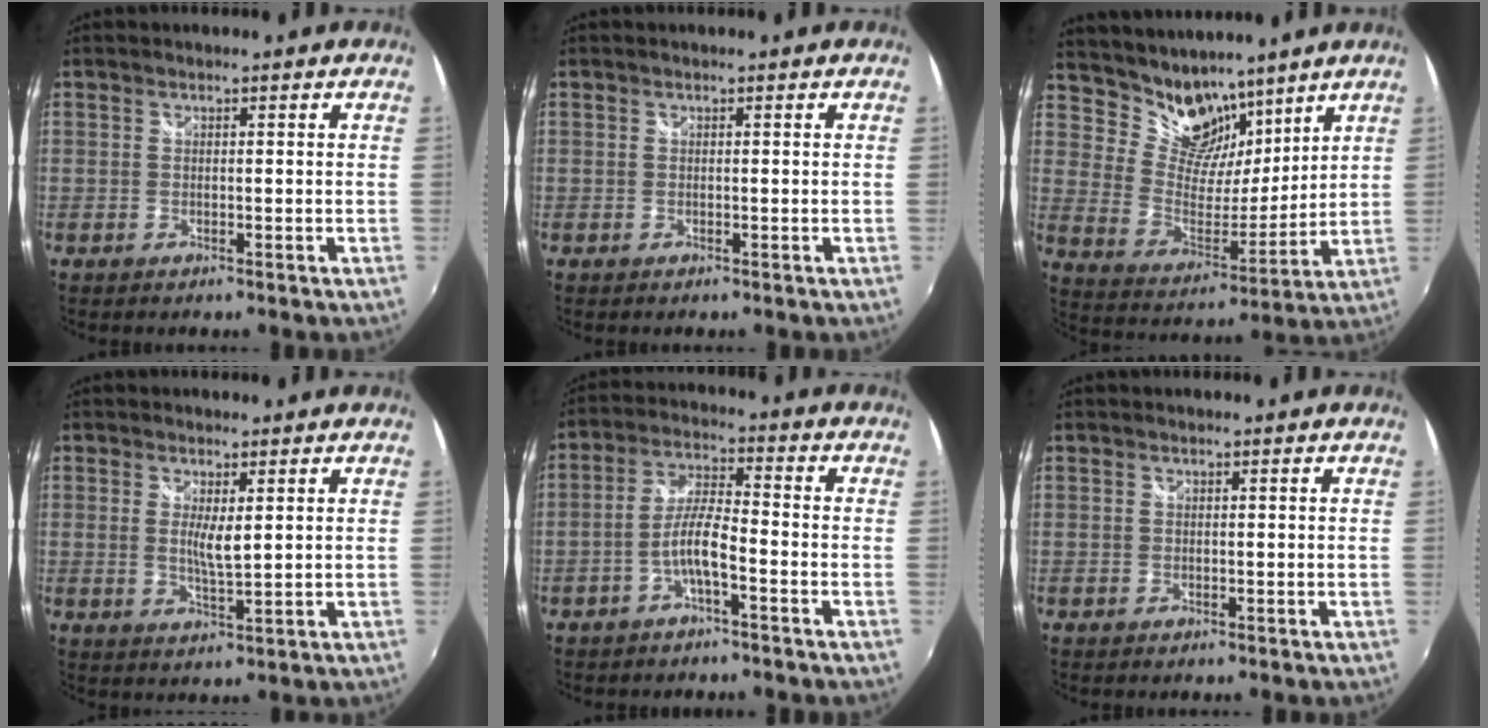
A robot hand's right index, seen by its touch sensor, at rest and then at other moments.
{"total": 0.0}
{"total": 12.3, "force": [9.6, 6.6, 4.2], "torque": [-0.081, 0.004, 0.175]}
{"total": 4.0, "force": [0.9, 0.9, 3.8], "torque": [-0.067, -0.009, 0.016]}
{"total": 5.7, "force": [-2.8, 0.8, 4.9], "torque": [-0.105, 0.010, -0.052]}
{"total": 0.0}